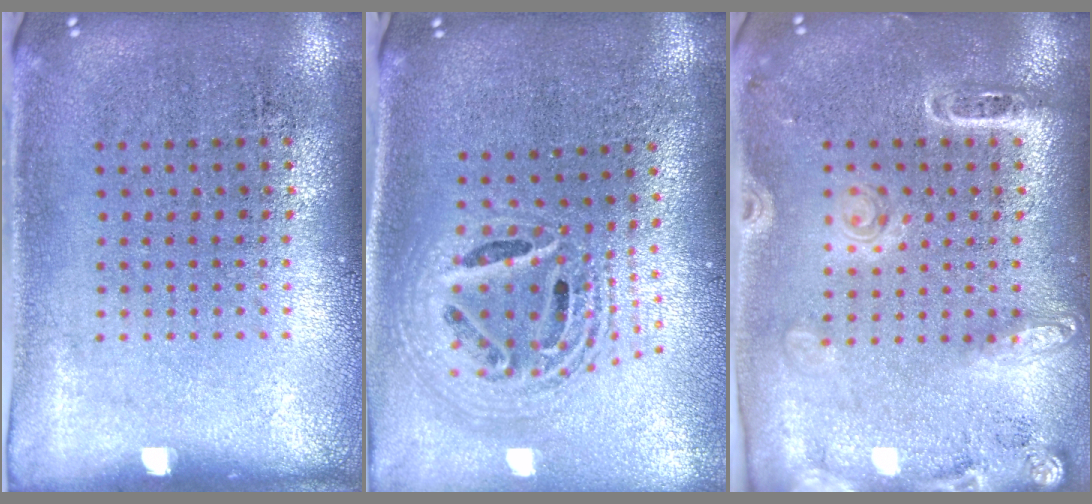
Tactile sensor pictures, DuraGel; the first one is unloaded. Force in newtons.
{"total": 2.3, "press": 1.8, "slide": 1.6}
{"total": 1.8, "press": 1.7, "slide": 0.7}